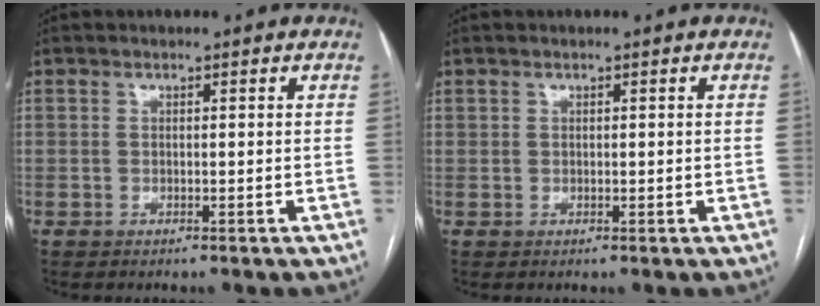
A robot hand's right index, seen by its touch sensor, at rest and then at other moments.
{"total": 0.7, "force": [0.3, 0.5, 0.4], "torque": [-0.007, 0.003, 0.009]}